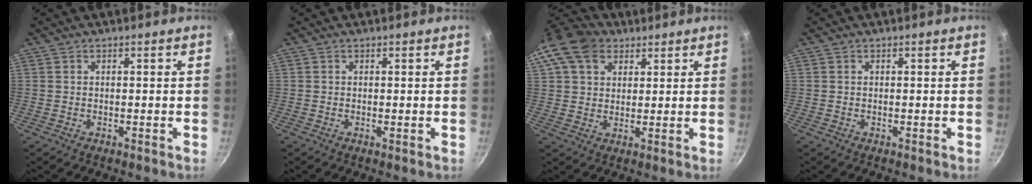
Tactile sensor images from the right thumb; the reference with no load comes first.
{"total": 0.0}
{"total": 13.3, "force": [6.1, 9.7, 6.7], "torque": [-0.120, 0.013, 0.100]}
{"total": 0.0}